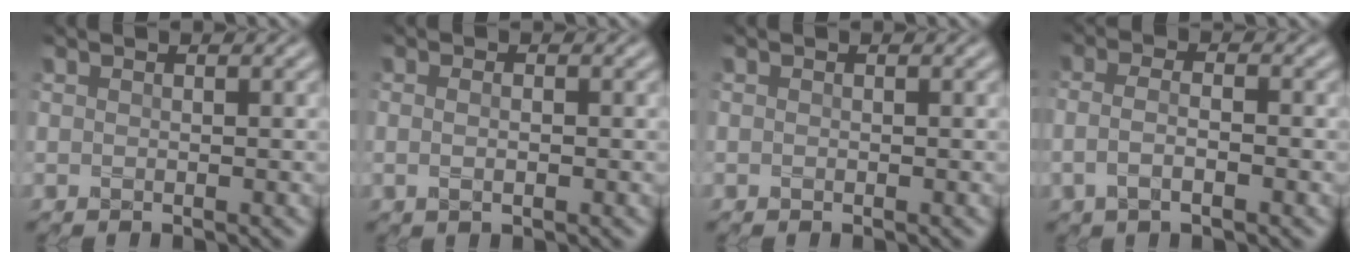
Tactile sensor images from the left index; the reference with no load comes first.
{"total": 1.6, "force": [0.1, 0.8, 1.4], "torque": [-0.016, -0.004, -0.006]}
{"total": 0.0}
{"total": 2.8, "force": [-0.7, 1.1, 2.5], "torque": [-0.050, -0.003, -0.017]}